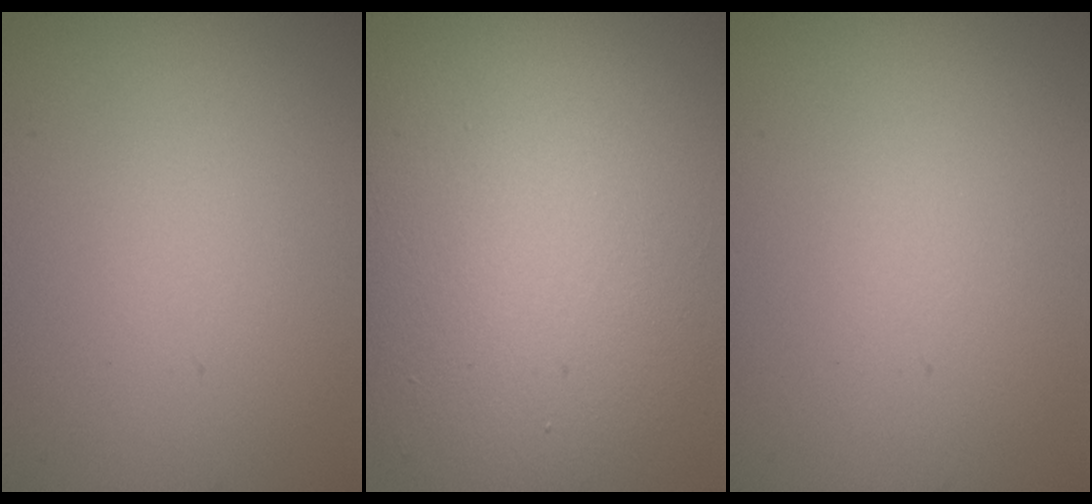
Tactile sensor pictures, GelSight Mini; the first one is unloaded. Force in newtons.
{"total": 14.2, "press": 14.2, "slide": 1.0}
{"total": 0.0}